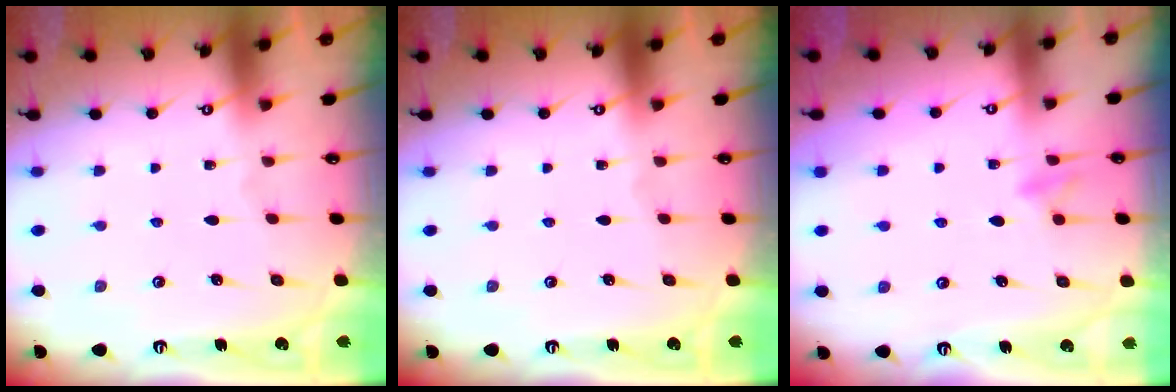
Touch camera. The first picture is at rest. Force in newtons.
{"total": 0.0}
{"total": 8.8, "press": 8.6, "slide": 1.8}